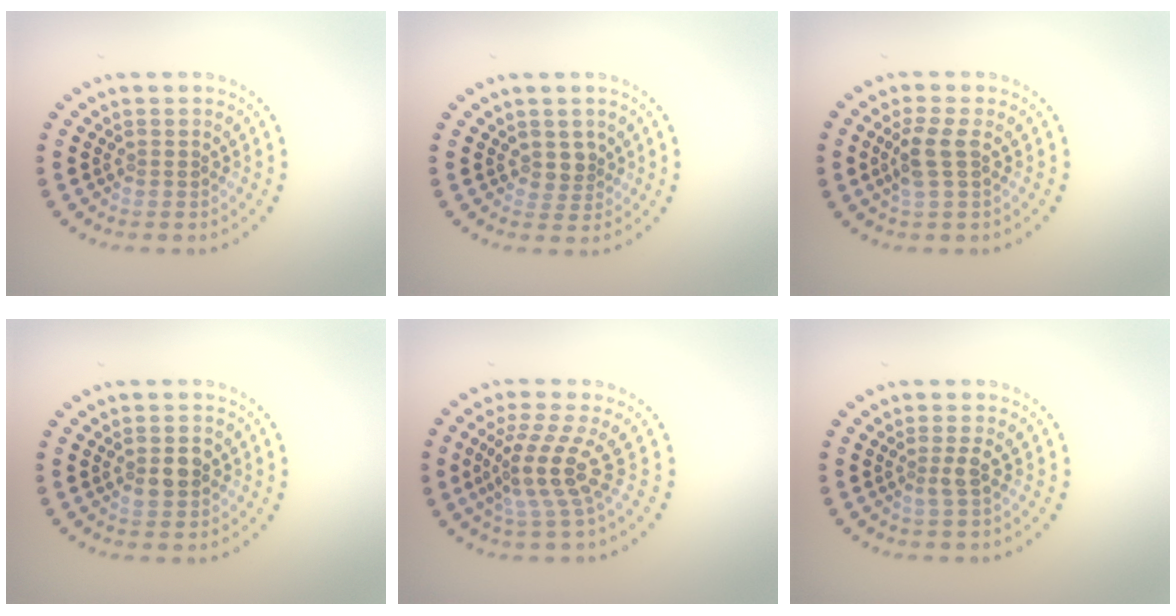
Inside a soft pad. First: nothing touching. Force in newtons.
{"total": 1.4, "press": 1.1, "slide": 0.9}
{"total": 2.4, "press": 2.1, "slide": 1.0}
{"total": 2.6, "press": 2.6, "slide": 0.1}
{"total": 4.0, "press": 2.8, "slide": 2.9}
{"total": 1.4, "press": 1.1, "slide": 0.8}